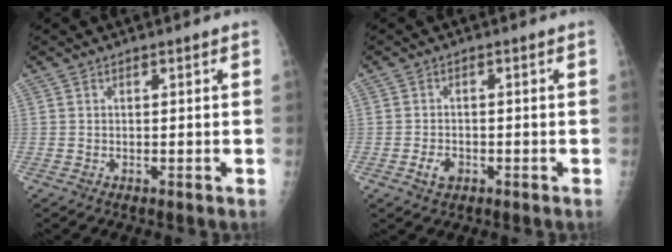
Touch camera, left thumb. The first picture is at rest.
{"total": 2.7, "force": [-1.1, 1.9, 1.7], "torque": [-0.026, 0.002, -0.017]}